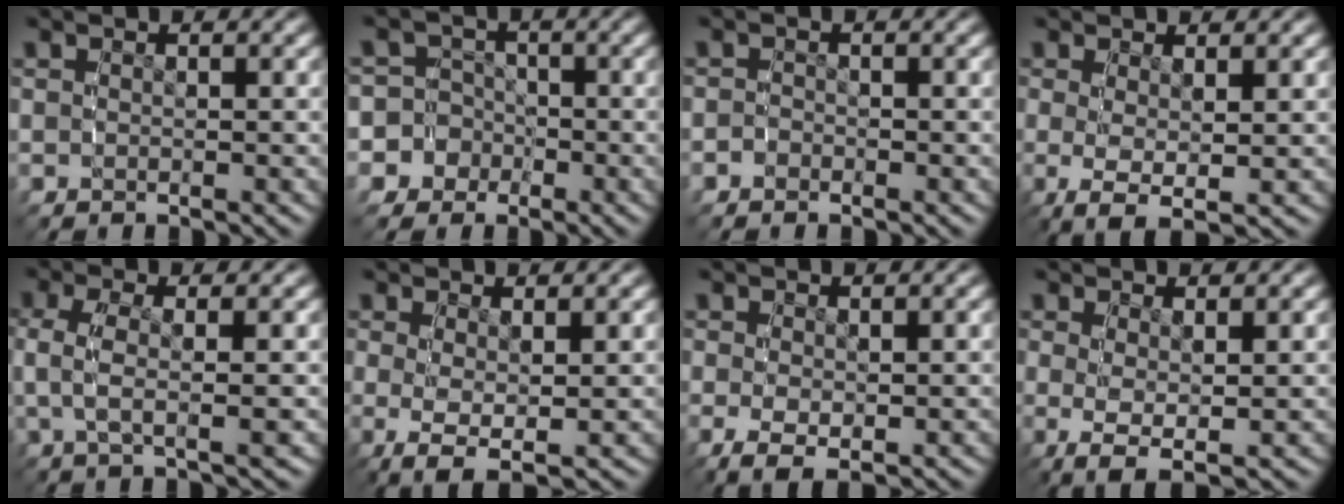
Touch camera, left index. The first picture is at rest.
{"total": 12.7, "force": [-4.2, 11.9, 1.9], "torque": [-0.091, -0.056, -0.080]}
{"total": 1.2, "force": [-0.9, 0.7, -0.2], "torque": [0.000, -0.006, -0.020]}
{"total": 3.8, "force": [-0.7, 1.6, 3.3], "torque": [-0.070, -0.021, 0.001]}
{"total": 3.4, "force": [0.7, 1.2, 3.1], "torque": [-0.073, 0.000, 0.011]}
{"total": 4.0, "force": [-0.6, 1.8, 3.5], "torque": [-0.073, -0.022, 0.002]}
{"total": 2.1, "force": [-0.4, 1.0, 1.8], "torque": [-0.034, -0.012, 0.000]}
{"total": 3.8, "force": [-0.5, 1.7, 3.4], "torque": [-0.069, -0.020, 0.003]}